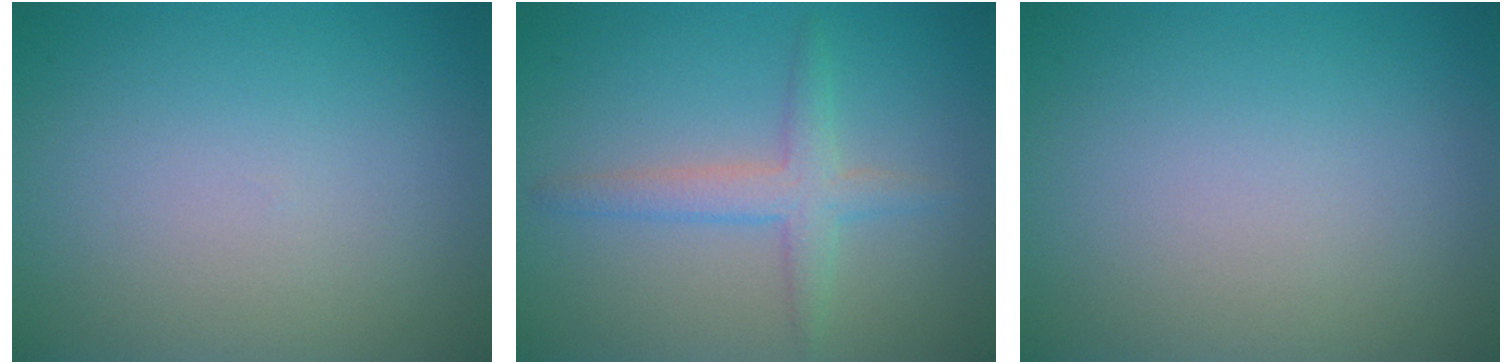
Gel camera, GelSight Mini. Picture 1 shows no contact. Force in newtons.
{"total": 2.7, "press": 2.7, "slide": 0.2}
{"total": 0.0}